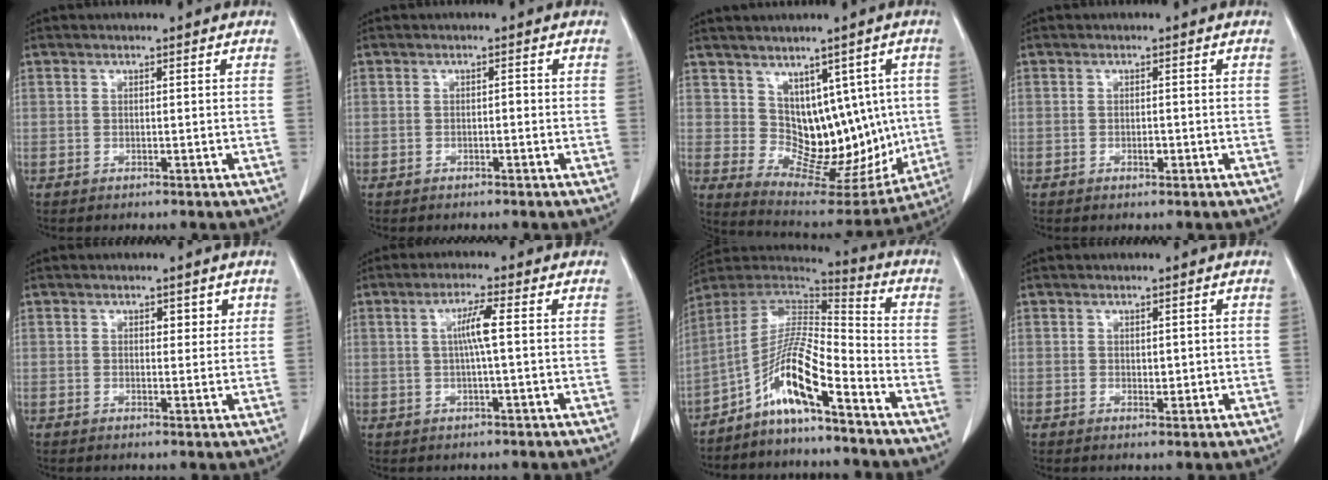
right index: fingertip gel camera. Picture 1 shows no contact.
{"total": 0.6, "force": [-0.2, 0.3, 0.5], "torque": [-0.007, 0.002, -0.003]}
{"total": 12.9, "force": [1.9, 8.4, 9.6], "torque": [-0.111, 0.016, 0.059]}
{"total": 1.2, "force": [-0.3, 0.6, 1.0], "torque": [-0.017, 0.000, -0.002]}
{"total": 2.3, "force": [1.3, 1.3, 1.3], "torque": [-0.012, -0.001, 0.019]}
{"total": 4.1, "force": [0.6, -0.2, 4.0], "torque": [-0.076, 0.004, 0.011]}
{"total": 11.5, "force": [-6.7, 1.4, 9.3], "torque": [-0.178, 0.014, -0.130]}
{"total": 1.5, "force": [0.3, 1.0, 1.1], "torque": [-0.013, -0.004, 0.008]}